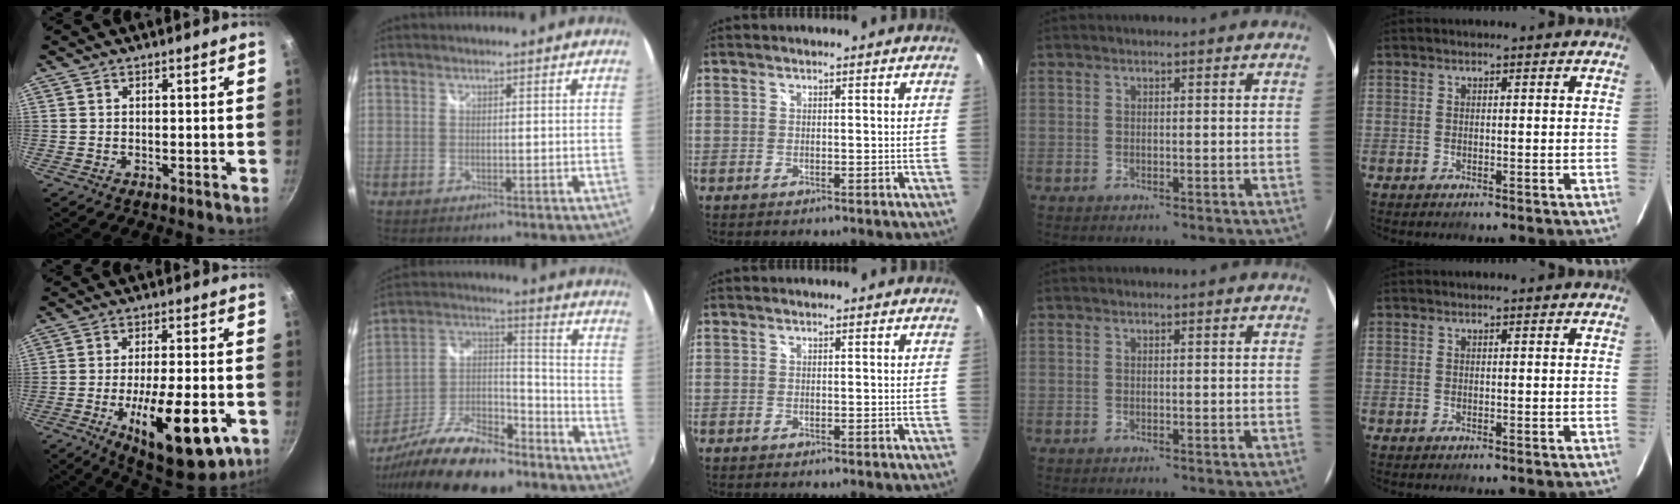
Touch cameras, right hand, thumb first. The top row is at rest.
{"thumb": {"total": 19.6, "force": [-7.2, 6.8, 16.9], "torque": [-0.234, 0.016, -0.099]}, "index": {"total": 20.7, "force": [-15.0, 7.6, 12.2], "torque": [-0.240, -0.010, -0.251]}}